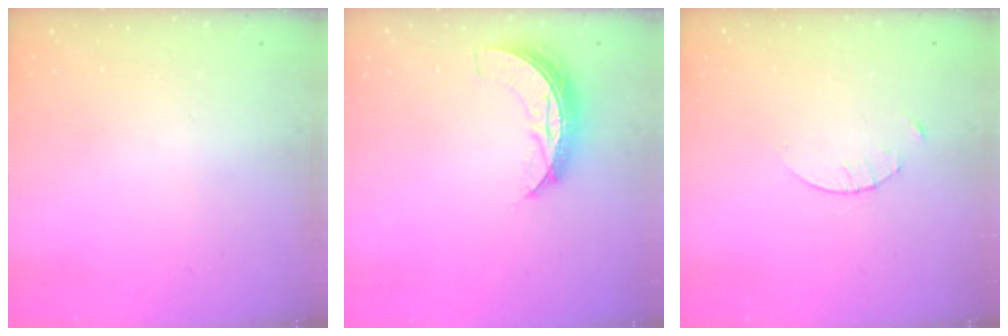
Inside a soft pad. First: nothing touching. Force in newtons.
{"total": 7.9, "press": 7.9, "slide": 0.4}
{"total": 1.7, "press": 1.6, "slide": 0.2}